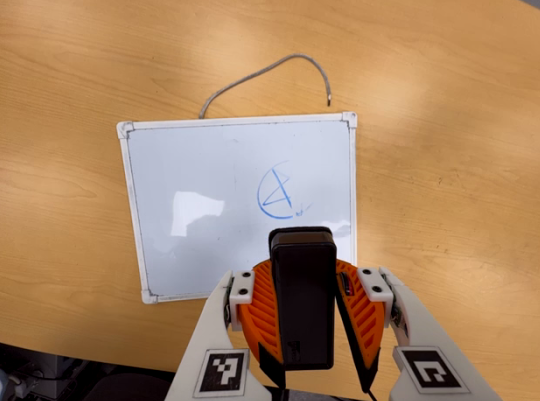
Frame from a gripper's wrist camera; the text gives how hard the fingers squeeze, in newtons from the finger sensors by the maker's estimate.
{"total": 11.0, "left": 10.2, "right": 11.7}